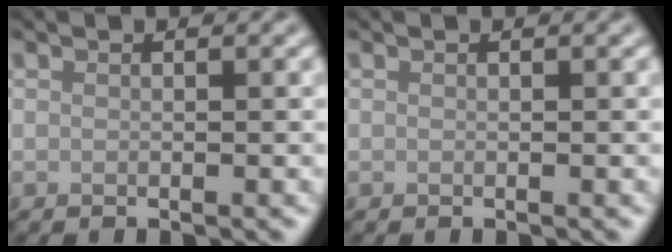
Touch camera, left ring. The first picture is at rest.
{"total": 0.0}